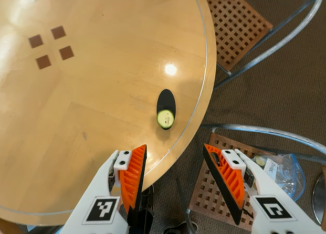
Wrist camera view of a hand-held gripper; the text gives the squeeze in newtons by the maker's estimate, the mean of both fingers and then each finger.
{"total": 0.0}